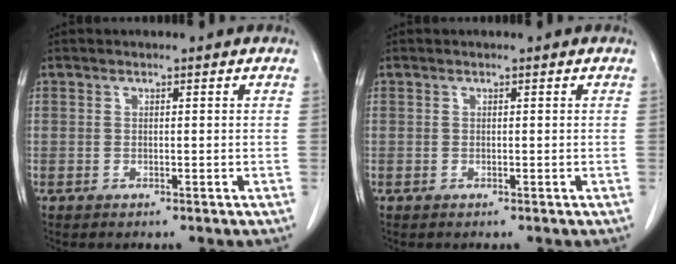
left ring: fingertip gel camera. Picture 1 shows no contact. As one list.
[{"total": 0.0}]